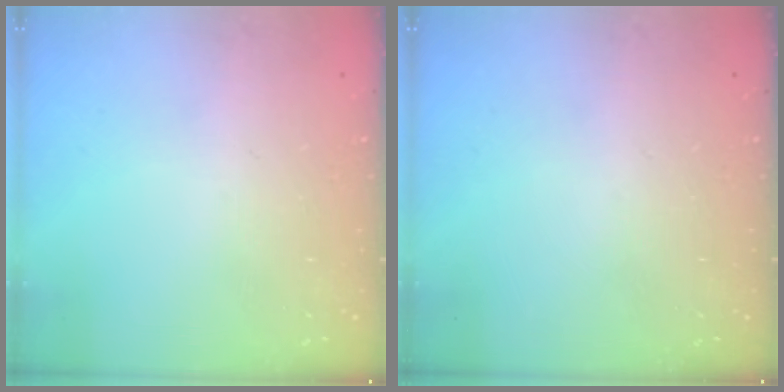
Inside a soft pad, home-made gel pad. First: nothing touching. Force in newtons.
{"total": 0.0}